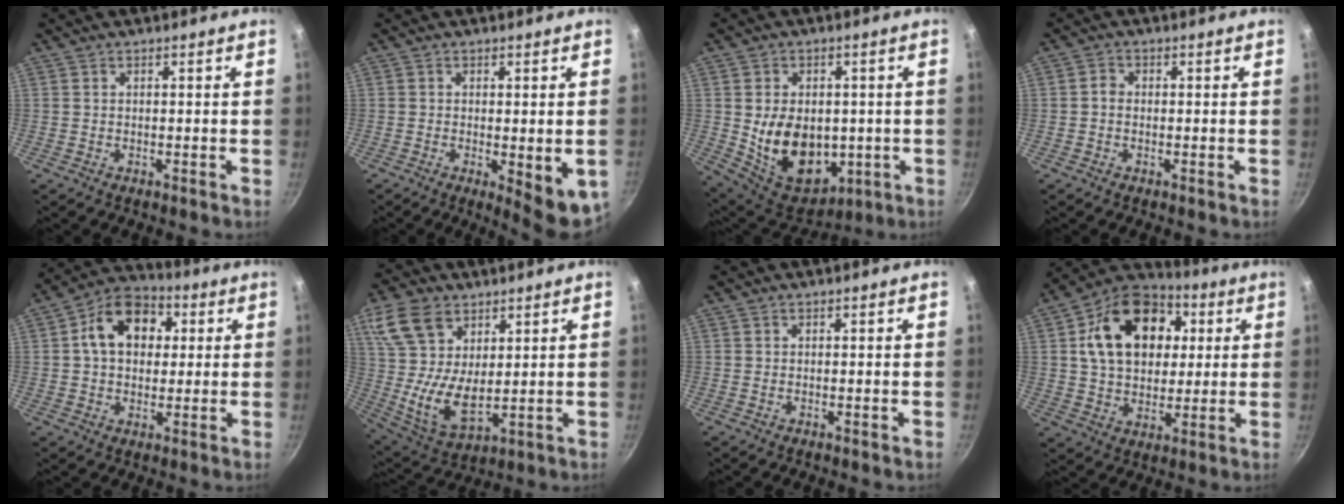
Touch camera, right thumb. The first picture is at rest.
{"total": 8.0, "force": [-1.7, 2.2, 7.5], "torque": [-0.085, -0.010, -0.013]}
{"total": 16.1, "force": [-1.2, 11.5, 11.2], "torque": [-0.150, -0.016, 0.008]}
{"total": 1.7, "force": [-0.4, 1.4, 0.9], "torque": [-0.012, 0.011, -0.010]}
{"total": 12.8, "force": [2.7, 9.5, 8.2], "torque": [-0.097, 0.019, 0.026]}
{"total": 15.3, "force": [6.7, 9.5, 9.8], "torque": [-0.186, -0.030, 0.137]}
{"total": 0.0}
{"total": 20.4, "force": [4.9, 14.6, 13.4], "torque": [-0.194, 0.014, 0.072]}